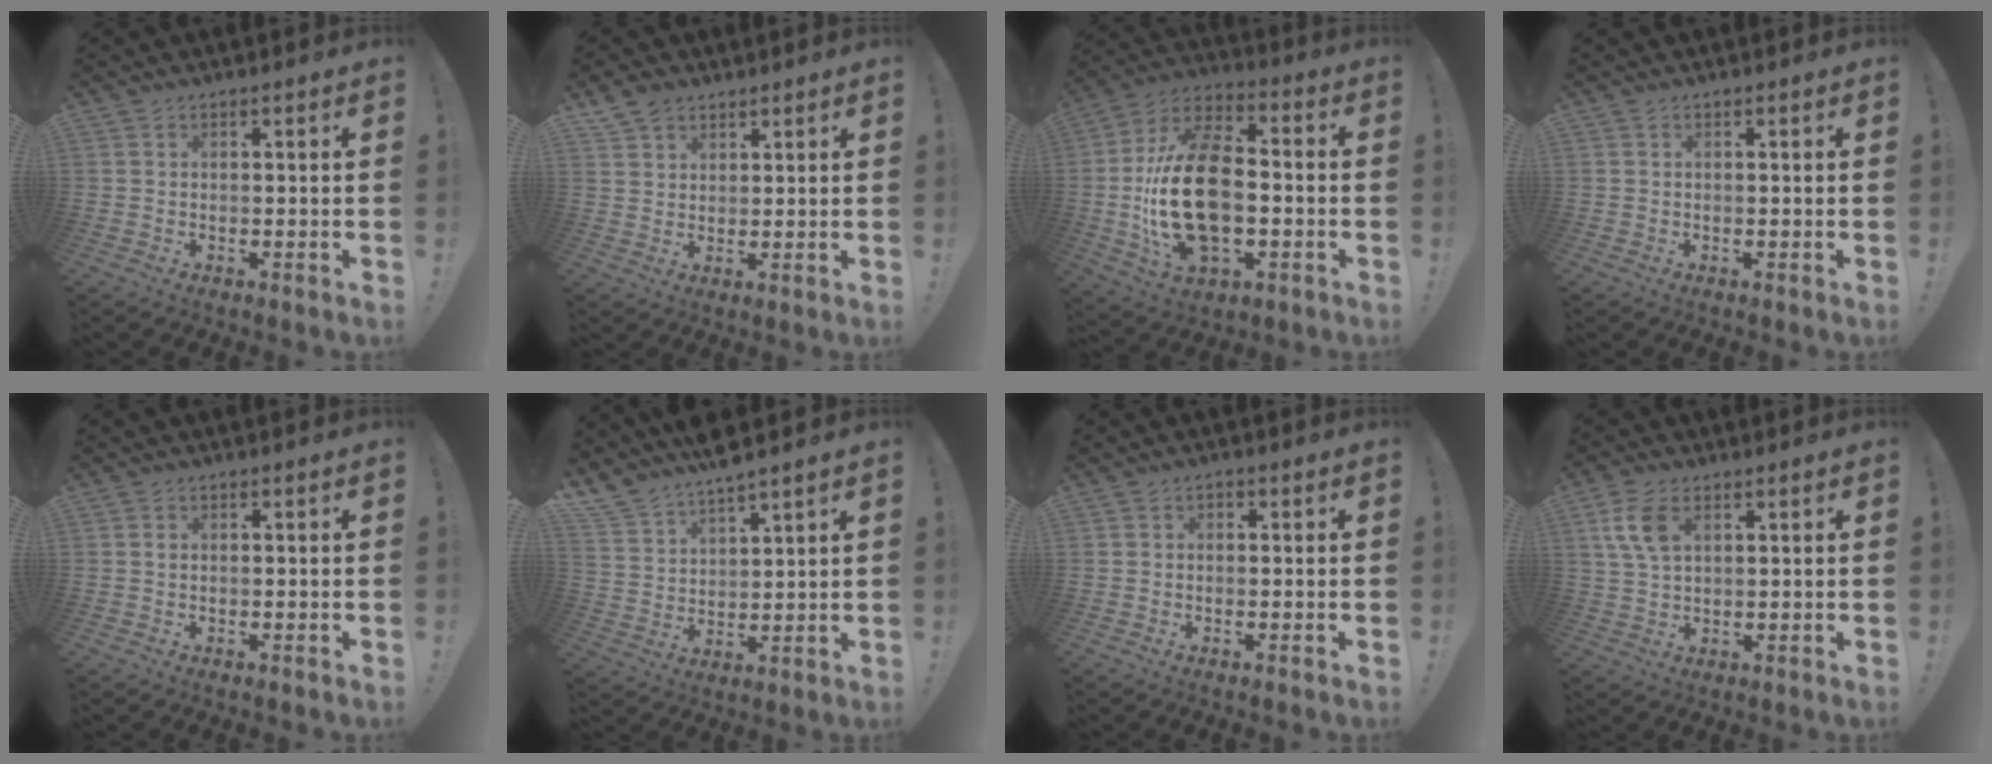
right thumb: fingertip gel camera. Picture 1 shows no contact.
{"total": 5.2, "force": [3.9, 3.2, 1.3], "torque": [-0.026, -0.018, 0.075]}
{"total": 24.3, "force": [-2.9, 14.4, 19.4], "torque": [-0.378, 0.023, -0.040]}
{"total": 0.0}
{"total": 0.6, "force": [0.0, 0.6, 0.2], "torque": [-0.011, 0.007, 0.001]}
{"total": 7.1, "force": [6.6, 1.9, 1.9], "torque": [-0.059, -0.050, 0.124]}
{"total": 1.1, "force": [-0.8, 0.7, 0.5], "torque": [-0.013, 0.006, -0.013]}
{"total": 7.7, "force": [3.0, 4.3, 5.7], "torque": [-0.117, -0.002, 0.056]}